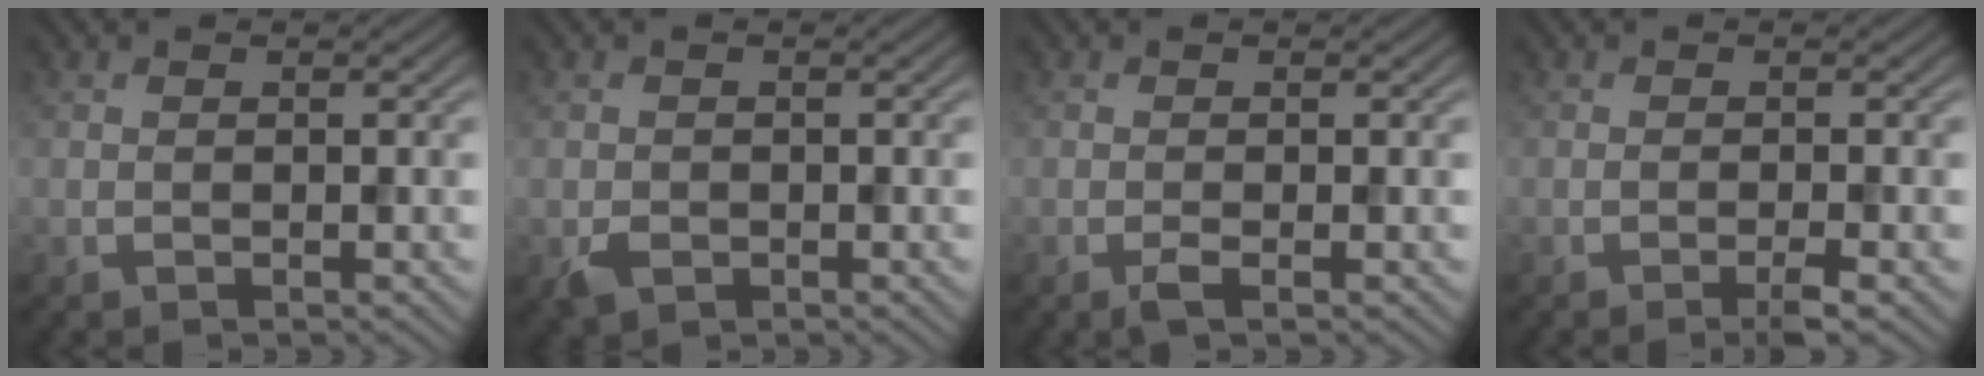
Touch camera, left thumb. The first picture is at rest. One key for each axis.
{"total": 1.9, "fx": -0.7, "fy": 1.4, "fz": 0.9, "tx": -0.022, "ty": -0.010, "tz": -0.015}
{"total": 1.2, "fx": -0.6, "fy": 0.1, "fz": 1.0, "tx": -0.021, "ty": 0.001, "tz": -0.015}
{"total": 1.9, "fx": -0.9, "fy": 0.0, "fz": 1.7, "tx": -0.028, "ty": 0.005, "tz": -0.025}